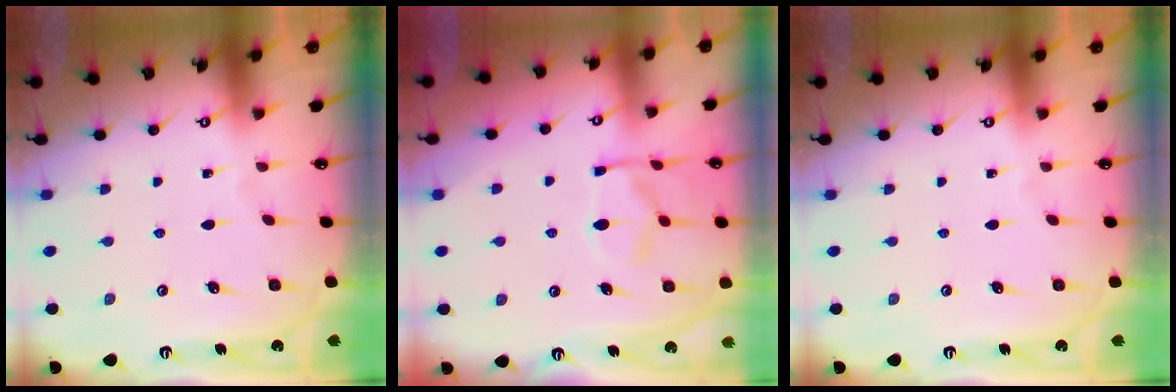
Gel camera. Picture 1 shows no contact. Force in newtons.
{"total": 10.5, "press": 10.4, "slide": 1.3}
{"total": 0.0}